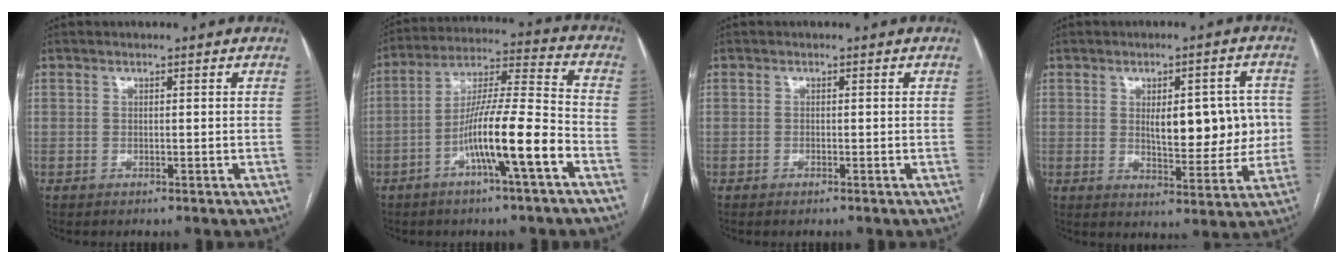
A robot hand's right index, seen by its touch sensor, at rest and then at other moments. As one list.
[{"total": 13.3, "force": [-5.6, 0.1, 12.0], "torque": [-0.218, 0.007, -0.099]}, {"total": 0.5, "force": [-0.4, 0.2, 0.3], "torque": [-0.006, -0.001, -0.006]}, {"total": 10.6, "force": [0.8, 4.3, 9.7], "torque": [-0.125, 0.016, 0.024]}]